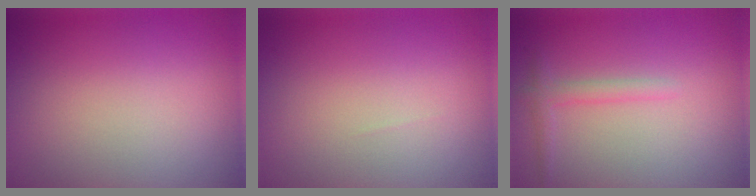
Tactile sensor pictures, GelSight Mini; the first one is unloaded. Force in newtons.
{"total": 0.0}
{"total": 1.5, "press": 1.5, "slide": 0.2}